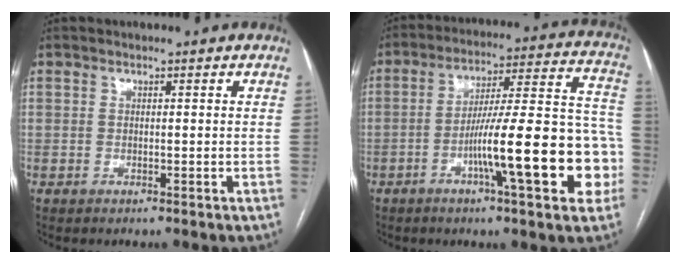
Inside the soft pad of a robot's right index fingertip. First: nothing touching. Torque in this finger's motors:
{"motor_torque": [0.76, -0.02, 0.55, 0.21]}